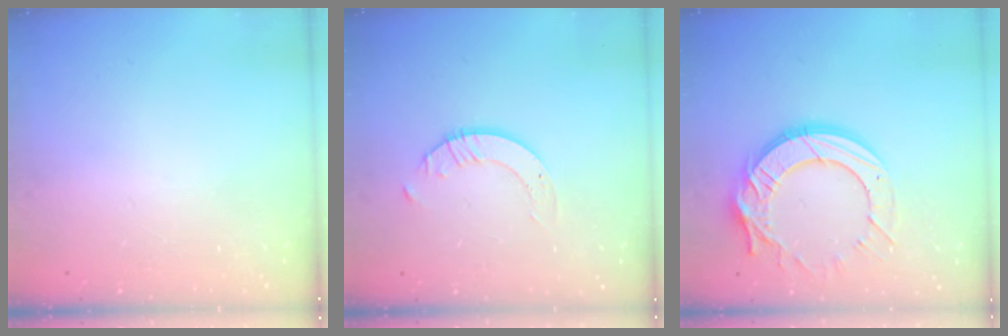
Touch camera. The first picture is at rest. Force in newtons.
{"total": 2.1, "press": 2.1, "slide": 0.2}
{"total": 17.4, "press": 17.3, "slide": 1.7}